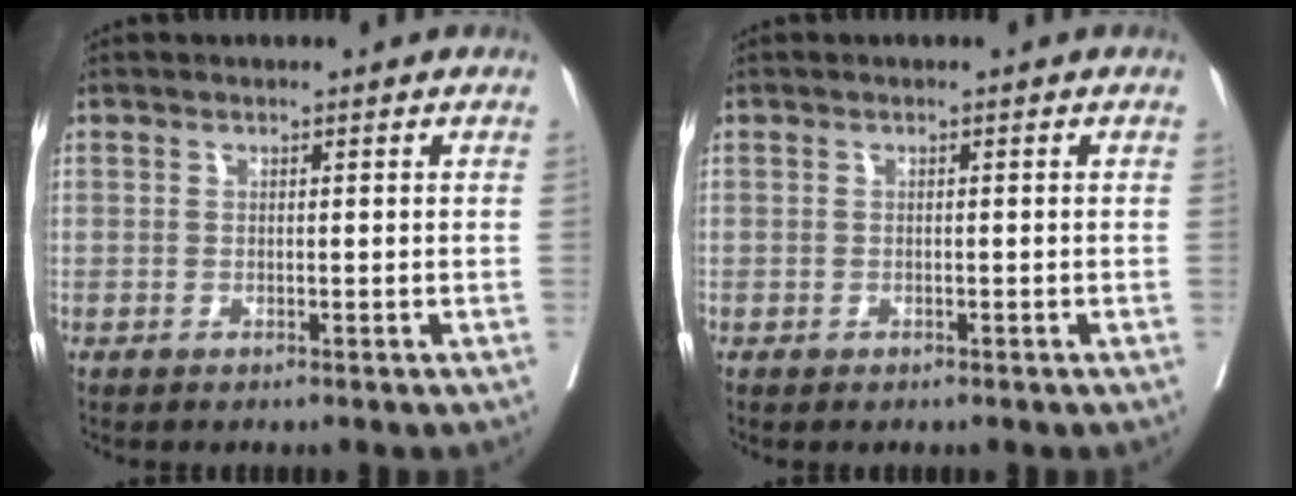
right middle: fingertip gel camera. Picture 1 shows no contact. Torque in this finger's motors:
{"motor_torque": [-0.34, -0.09, -0.05, -0.01]}